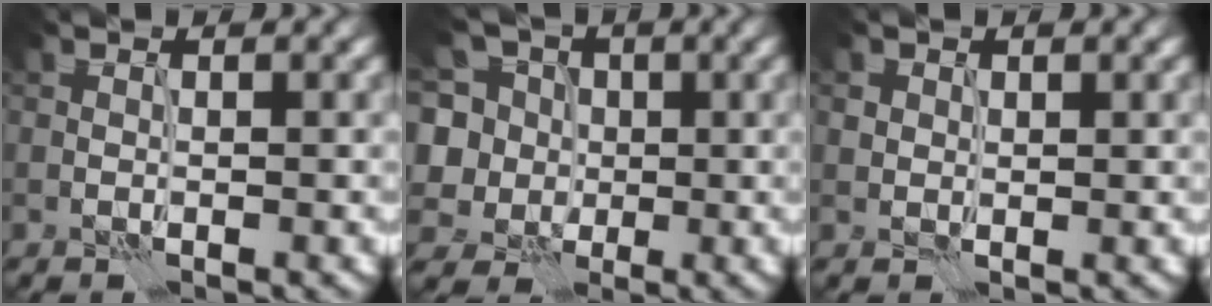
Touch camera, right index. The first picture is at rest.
{"total": 8.1, "force": [1.6, 7.2, 3.3], "torque": [-0.077, 0.020, 0.001]}
{"total": 1.0, "force": [0.5, 0.8, 0.2], "torque": [-0.002, -0.002, 0.012]}